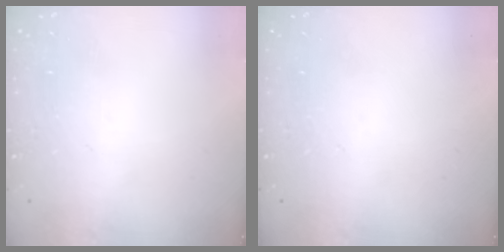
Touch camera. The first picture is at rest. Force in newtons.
{"total": 0.0}